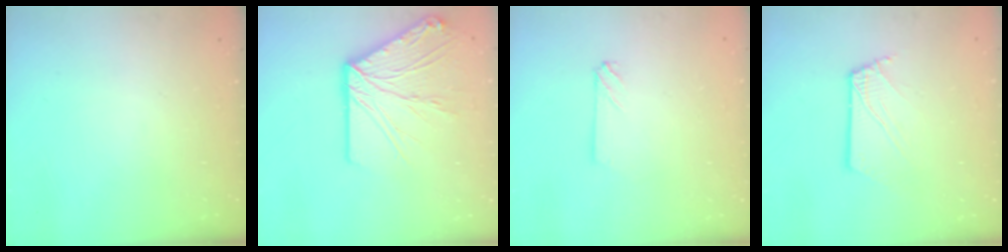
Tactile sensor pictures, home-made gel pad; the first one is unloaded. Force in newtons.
{"total": 16.9, "press": 16.7, "slide": 2.1}
{"total": 2.2, "press": 2.2, "slide": 0.3}
{"total": 3.3, "press": 3.3, "slide": 0.4}